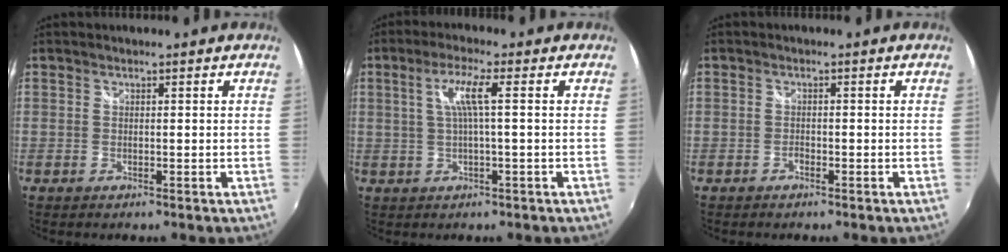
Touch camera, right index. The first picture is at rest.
{"total": 5.1, "force": [0.7, -0.1, 5.0], "torque": [-0.099, 0.002, 0.017]}
{"total": 0.6, "force": [-0.4, 0.4, 0.1], "torque": [-0.003, 0.004, -0.009]}